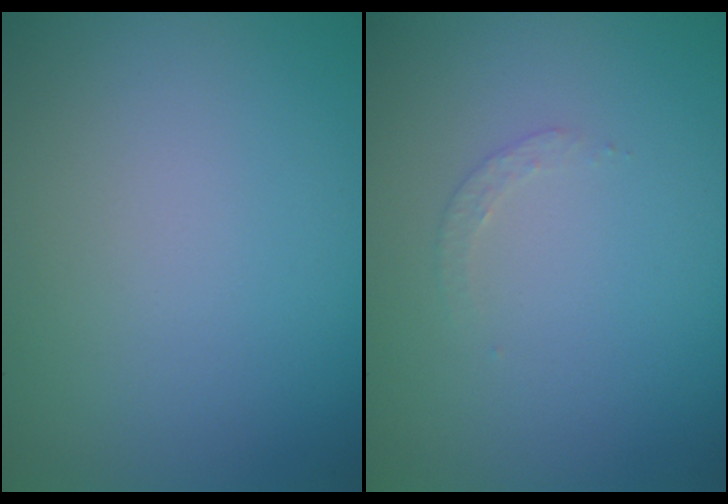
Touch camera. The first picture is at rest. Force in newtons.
{"total": 1.1, "press": 1.1, "slide": 0.3}